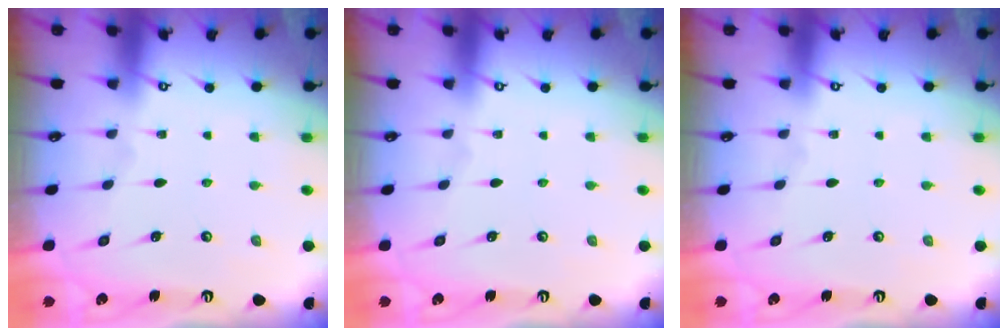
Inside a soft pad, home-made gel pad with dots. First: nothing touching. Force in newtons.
{"total": 0.0}
{"total": 0.0}